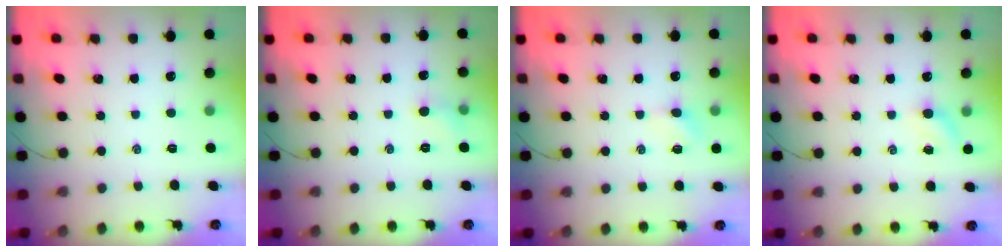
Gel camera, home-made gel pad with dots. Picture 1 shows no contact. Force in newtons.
{"total": 3.9, "press": 3.6, "slide": 1.4}
{"total": 3.7, "press": 3.5, "slide": 1.2}
{"total": 4.4, "press": 4.3, "slide": 0.9}